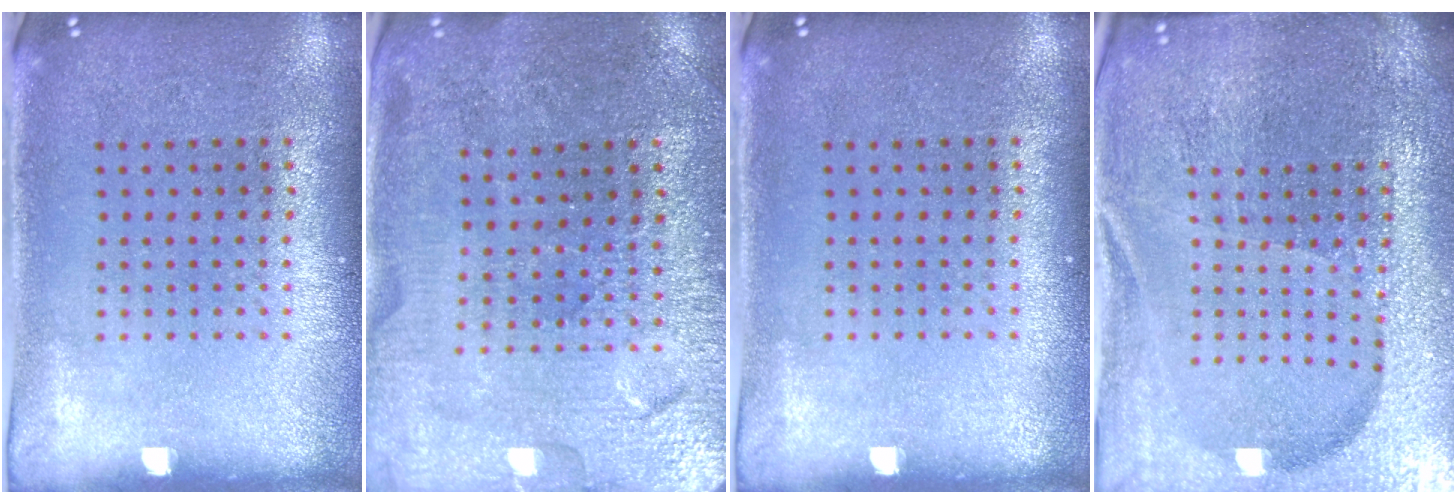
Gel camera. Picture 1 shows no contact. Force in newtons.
{"total": 3.1, "press": 3.1, "slide": 0.1}
{"total": 0.0}
{"total": 5.2, "press": 4.8, "slide": 2.0}